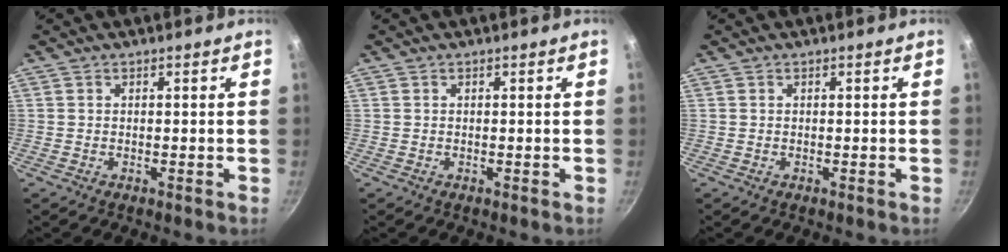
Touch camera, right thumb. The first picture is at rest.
{"total": 0.0}
{"total": 0.0}